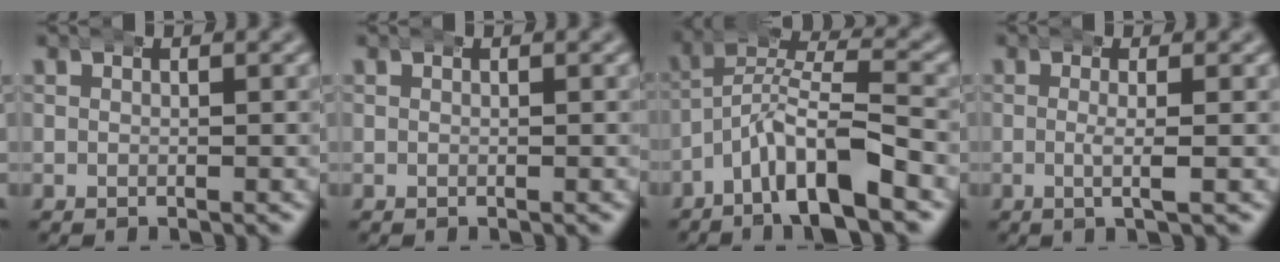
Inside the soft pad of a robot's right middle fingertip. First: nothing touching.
{"total": 0.0}
{"total": 6.2, "force": [-2.0, 3.1, 5.0], "torque": [-0.076, 0.003, -0.043]}
{"total": 2.5, "force": [0.1, 0.3, 2.4], "torque": [-0.041, 0.003, -0.007]}